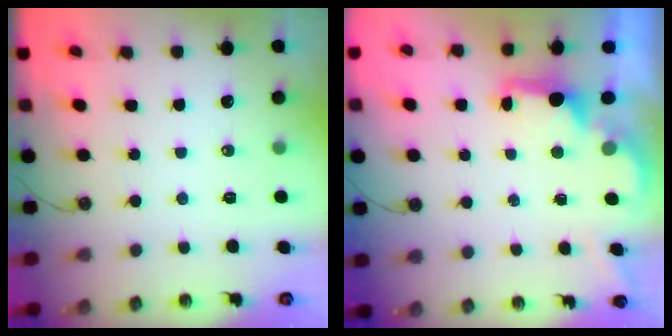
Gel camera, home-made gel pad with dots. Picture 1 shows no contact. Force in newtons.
{"total": 2.0, "press": 1.9, "slide": 0.8}